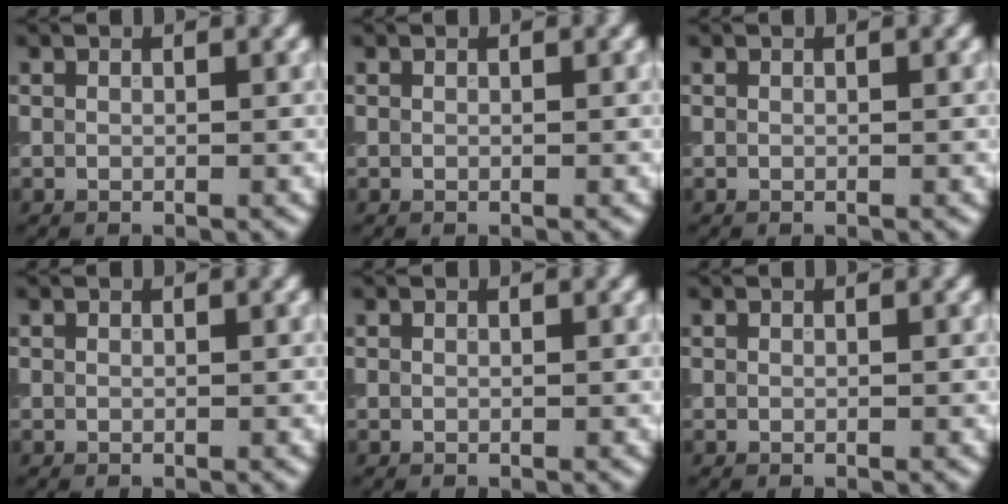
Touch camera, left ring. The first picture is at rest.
{"total": 0.0}
{"total": 0.0}
{"total": 0.0}
{"total": 0.0}
{"total": 0.0}